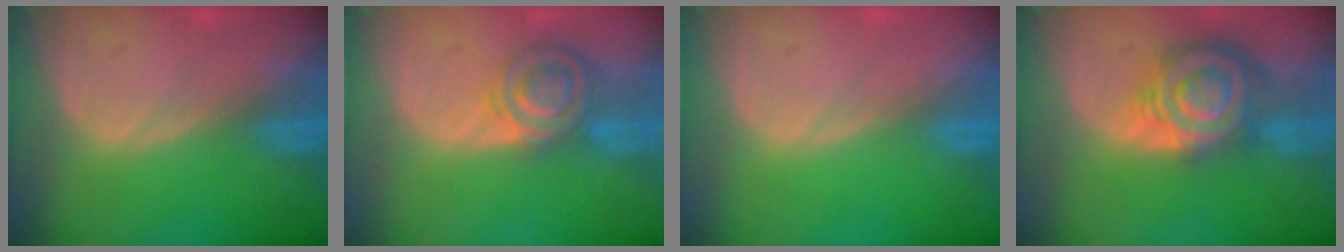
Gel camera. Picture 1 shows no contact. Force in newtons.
{"total": 7.3, "press": 6.1, "slide": 4.0}
{"total": 0.0}
{"total": 9.1, "press": 9.1, "slide": 0.6}